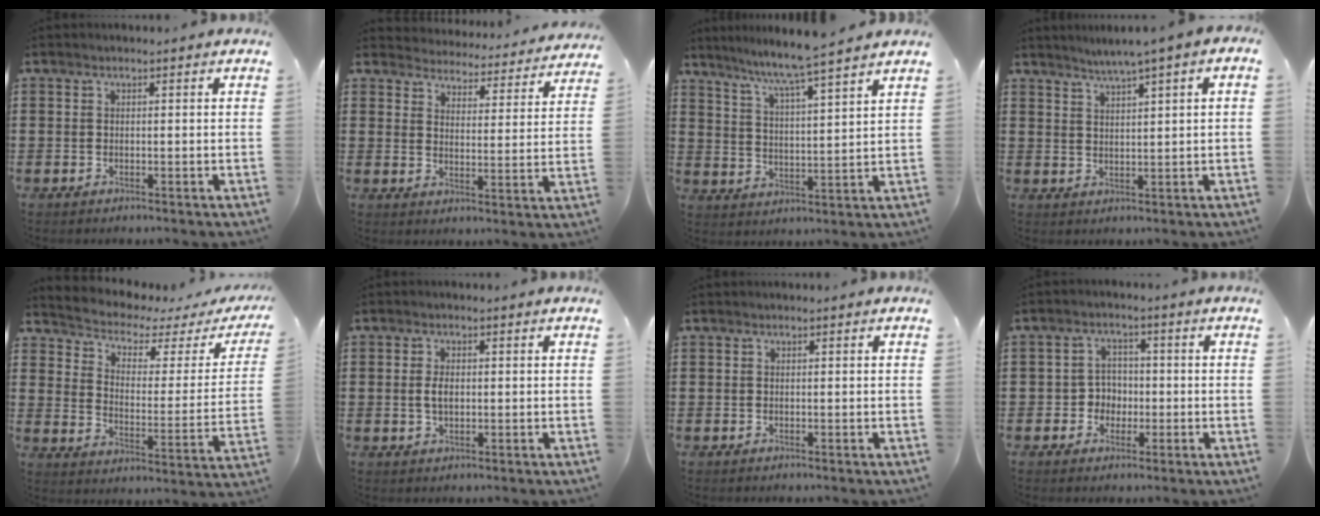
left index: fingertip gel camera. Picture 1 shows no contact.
{"total": 4.3, "force": [4.3, 0.0, -0.4], "torque": [-0.012, -0.043, 0.069]}
{"total": 6.1, "force": [5.5, -1.4, 2.1], "torque": [-0.064, -0.043, 0.089]}
{"total": 2.2, "force": [1.5, -0.4, 1.6], "torque": [-0.033, -0.007, 0.025]}
{"total": 2.8, "force": [2.2, 1.0, 1.6], "torque": [-0.049, -0.025, 0.026]}
{"total": 2.7, "force": [0.2, 1.3, 2.3], "torque": [-0.047, 0.006, 0.001]}
{"total": 0.0}
{"total": 3.6, "force": [-1.0, 3.3, 1.3], "torque": [-0.035, 0.005, -0.022]}